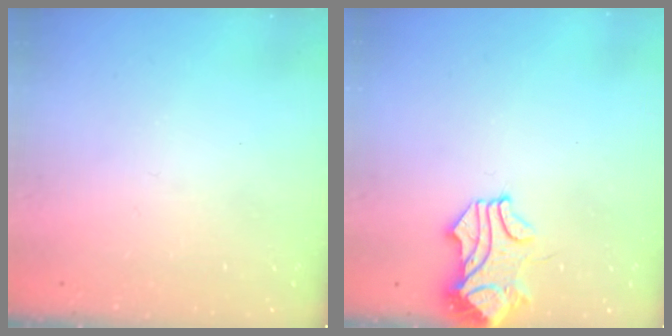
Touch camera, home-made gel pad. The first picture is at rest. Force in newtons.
{"total": 1.7, "press": 1.5, "slide": 0.8}